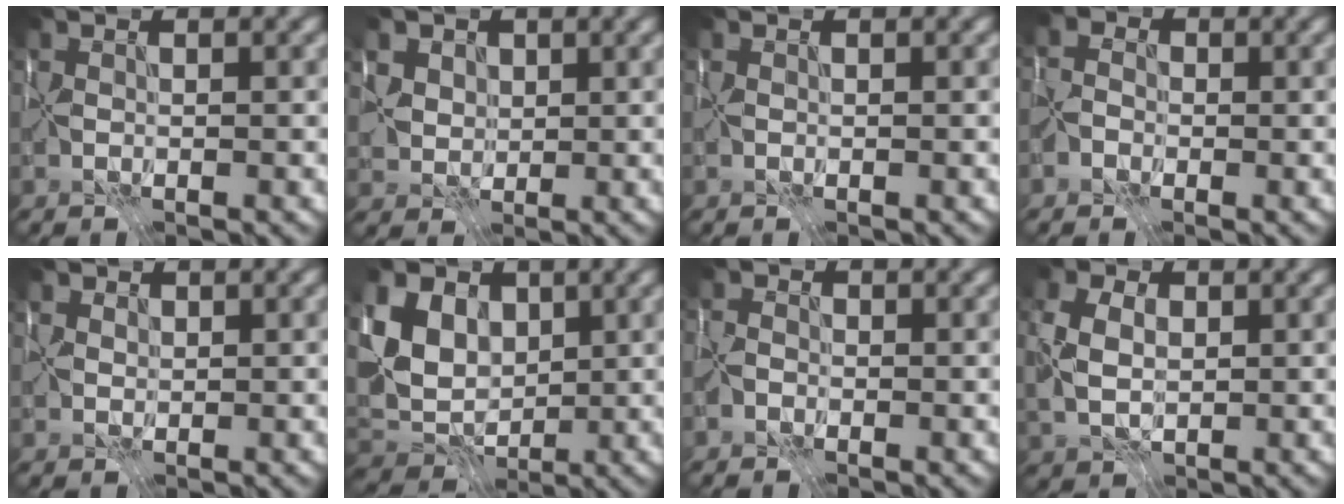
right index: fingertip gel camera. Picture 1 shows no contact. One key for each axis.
{"total": 4.4, "fx": 2.2, "fy": 3.4, "fz": 1.5, "tx": -0.042, "ty": 0.009, "tz": 0.037}
{"total": 0.0}
{"total": 2.2, "fx": -0.8, "fy": 1.9, "fz": 0.6, "tx": 0.004, "ty": 0.011, "tz": -0.031}
{"total": 2.1, "fx": 1.2, "fy": 1.5, "fz": 0.6, "tx": -0.020, "ty": -0.004, "tz": 0.028}
{"total": 8.4, "fx": 2.3, "fy": 6.5, "fz": 4.8, "tx": -0.116, "ty": 0.015, "tz": 0.045}
{"total": 1.3, "fx": -0.7, "fy": 1.1, "fz": 0.3, "tx": 0.009, "ty": 0.004, "tz": -0.021}
{"total": 6.1, "fx": 0.7, "fy": 4.6, "fz": 3.9, "tx": -0.094, "ty": 0.019, "tz": 0.001}